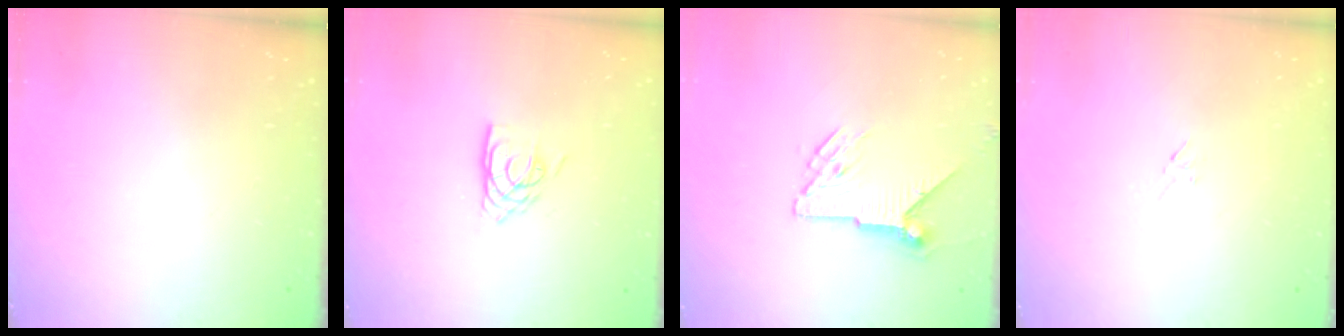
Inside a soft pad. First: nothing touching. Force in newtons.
{"total": 7.4, "press": 7.3, "slide": 0.5}
{"total": 8.0, "press": 8.0, "slide": 0.5}
{"total": 2.3, "press": 2.2, "slide": 0.6}